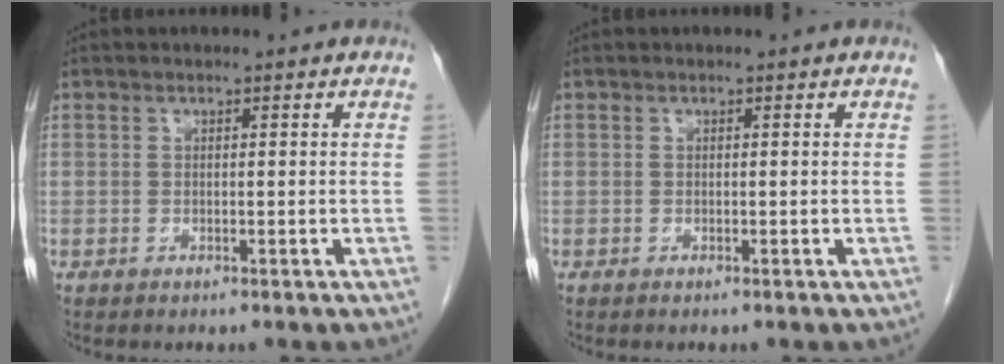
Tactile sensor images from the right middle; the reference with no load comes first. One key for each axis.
{"total": 0.0}